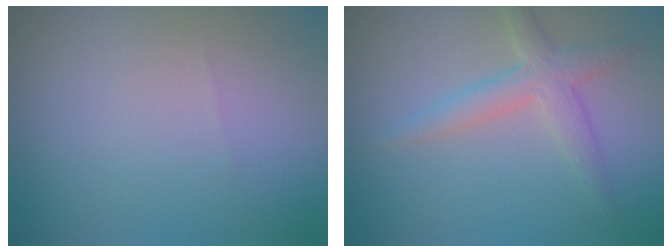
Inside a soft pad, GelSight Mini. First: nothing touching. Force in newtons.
{"total": 2.9, "press": 2.9, "slide": 0.1}